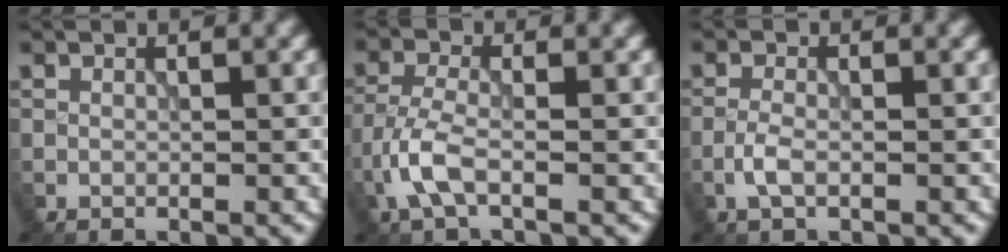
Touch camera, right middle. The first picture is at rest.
{"total": 3.4, "force": [-1.6, 1.2, 2.8], "torque": [-0.070, 0.001, -0.043]}
{"total": 1.7, "force": [-0.8, 0.6, 1.4], "torque": [-0.033, 0.001, -0.021]}